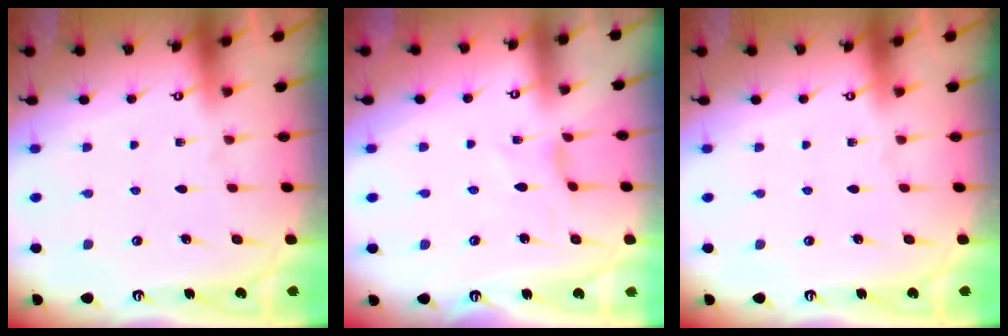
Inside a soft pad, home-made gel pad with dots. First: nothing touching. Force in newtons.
{"total": 1.5, "press": 1.5, "slide": 0.3}
{"total": 0.0}